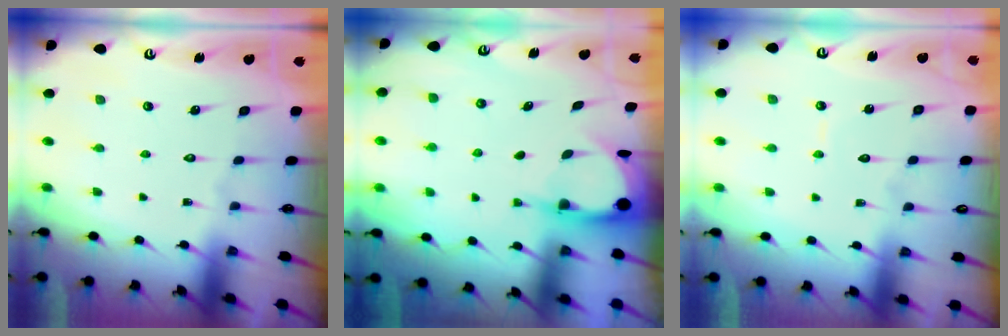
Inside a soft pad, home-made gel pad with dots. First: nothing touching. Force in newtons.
{"total": 3.9, "press": 3.9, "slide": 0.3}
{"total": 3.6, "press": 3.6, "slide": 0.2}